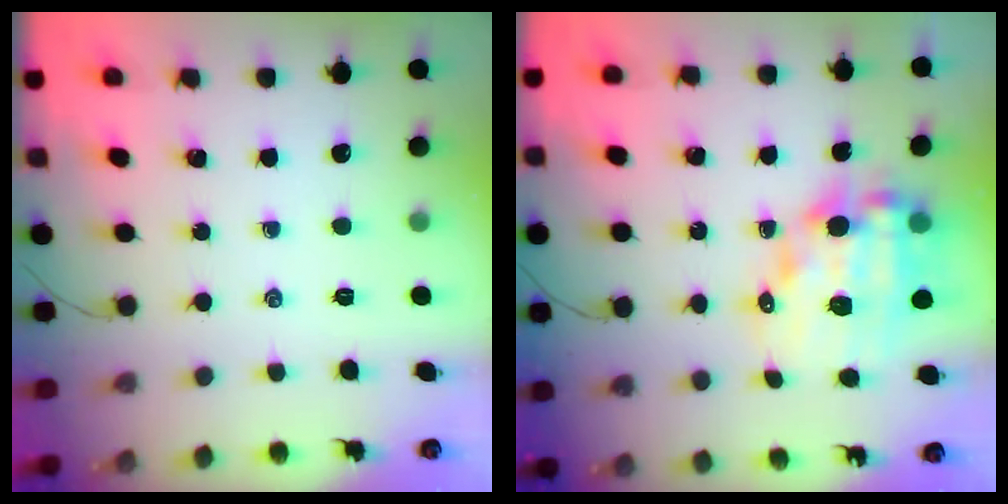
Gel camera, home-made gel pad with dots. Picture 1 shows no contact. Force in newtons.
{"total": 13.3, "press": 12.9, "slide": 3.0}